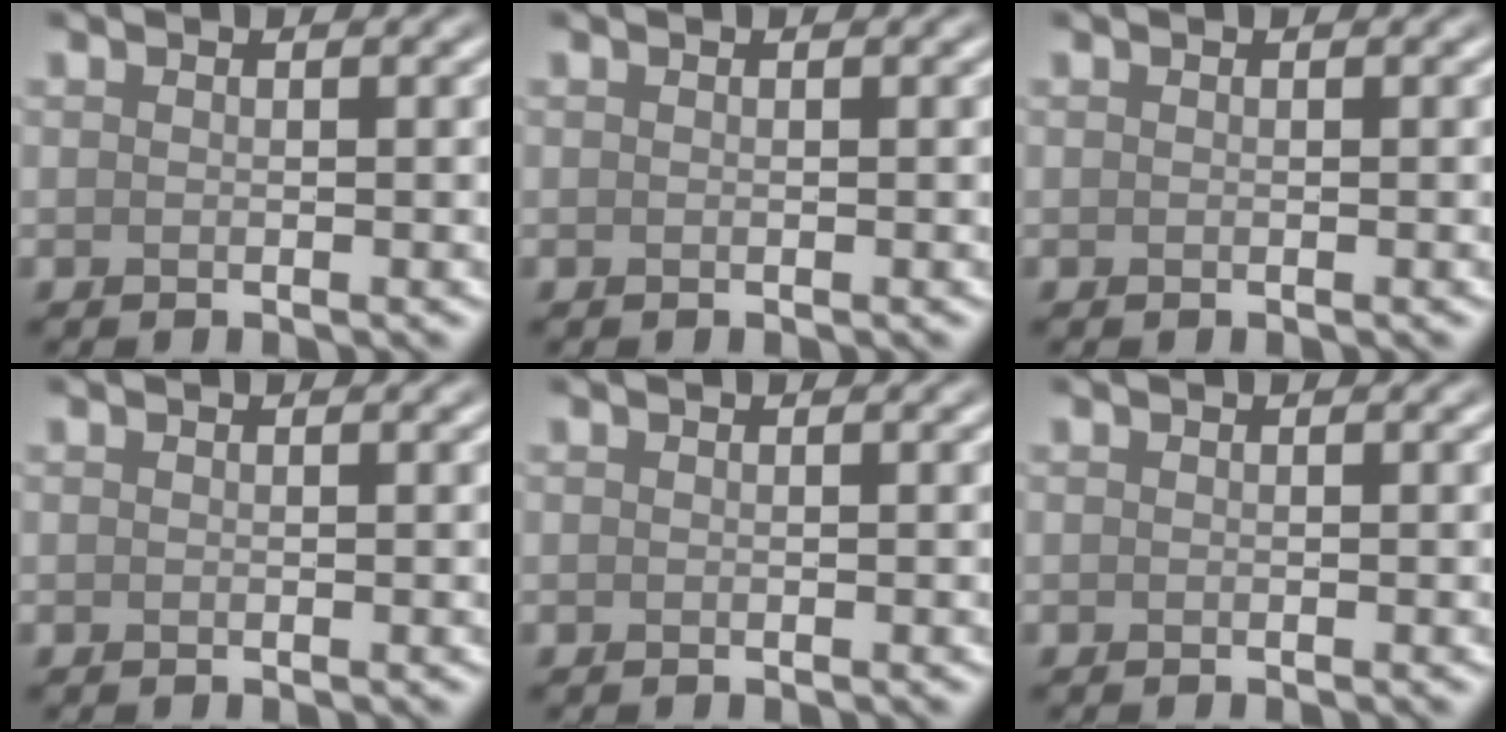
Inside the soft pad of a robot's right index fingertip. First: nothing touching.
{"total": 0.0}
{"total": 0.0}
{"total": 0.0}
{"total": 0.0}
{"total": 0.0}